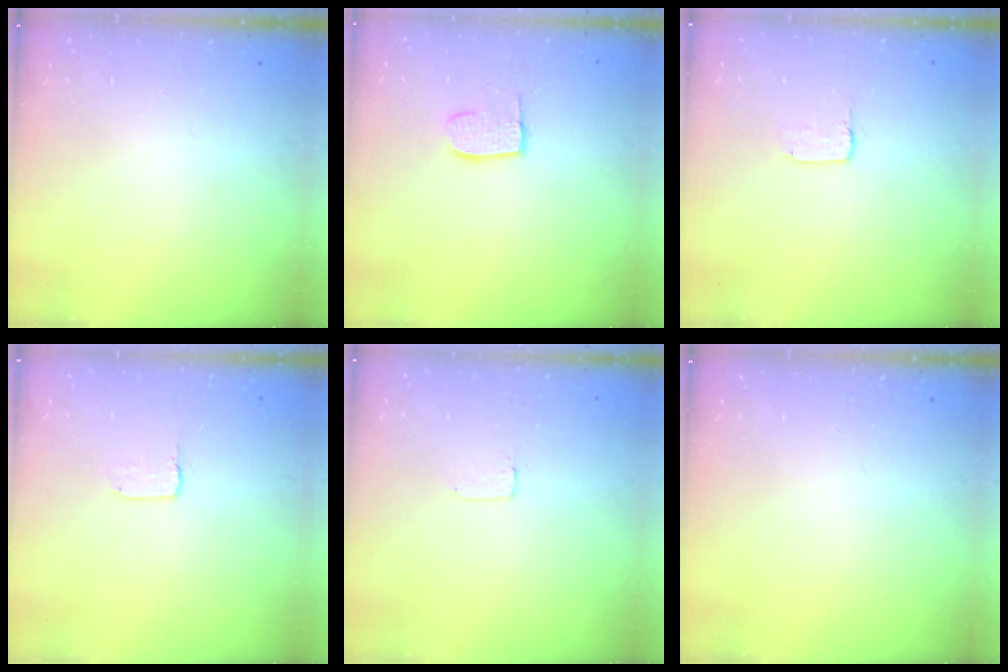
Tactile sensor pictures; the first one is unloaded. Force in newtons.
{"total": 7.0, "press": 7.0, "slide": 0.3}
{"total": 2.0, "press": 2.0, "slide": 0.0}
{"total": 2.0, "press": 2.0, "slide": 0.1}
{"total": 1.7, "press": 1.7, "slide": 0.1}
{"total": 0.0}